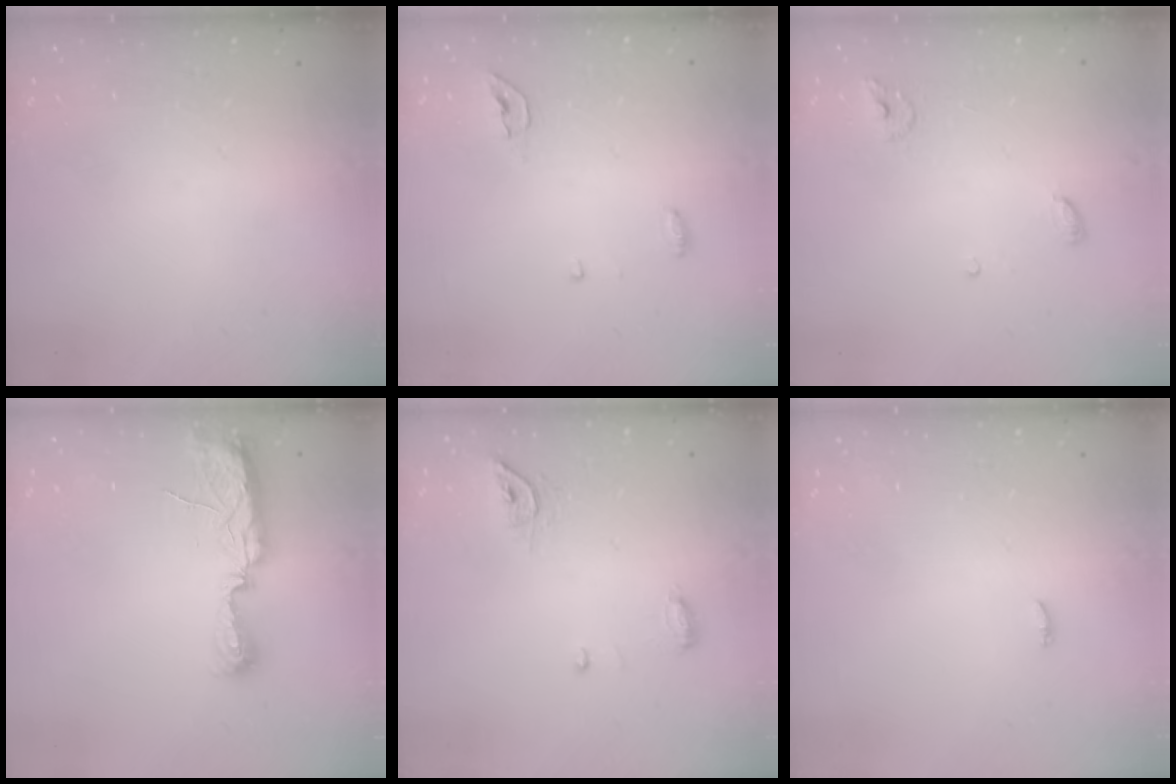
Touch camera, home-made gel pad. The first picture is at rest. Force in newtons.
{"total": 4.5, "press": 4.2, "slide": 1.5}
{"total": 3.8, "press": 3.8, "slide": 0.2}
{"total": 8.5, "press": 8.3, "slide": 2.0}
{"total": 8.5, "press": 7.0, "slide": 4.8}
{"total": 5.6, "press": 3.4, "slide": 4.4}